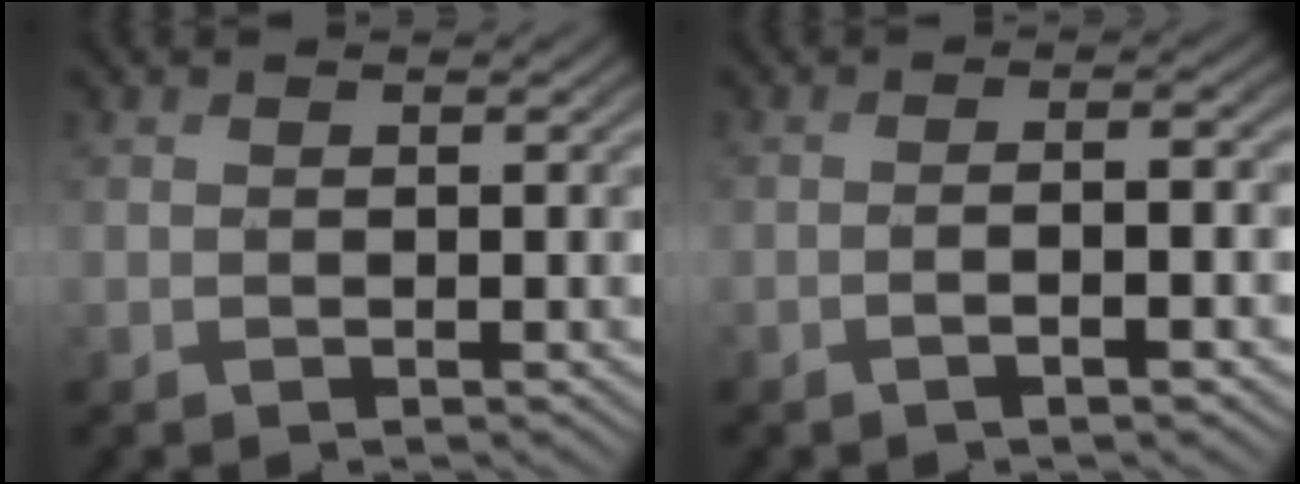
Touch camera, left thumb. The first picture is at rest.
{"total": 3.9, "force": [-1.3, 0.9, 3.6], "torque": [-0.053, 0.005, -0.026]}